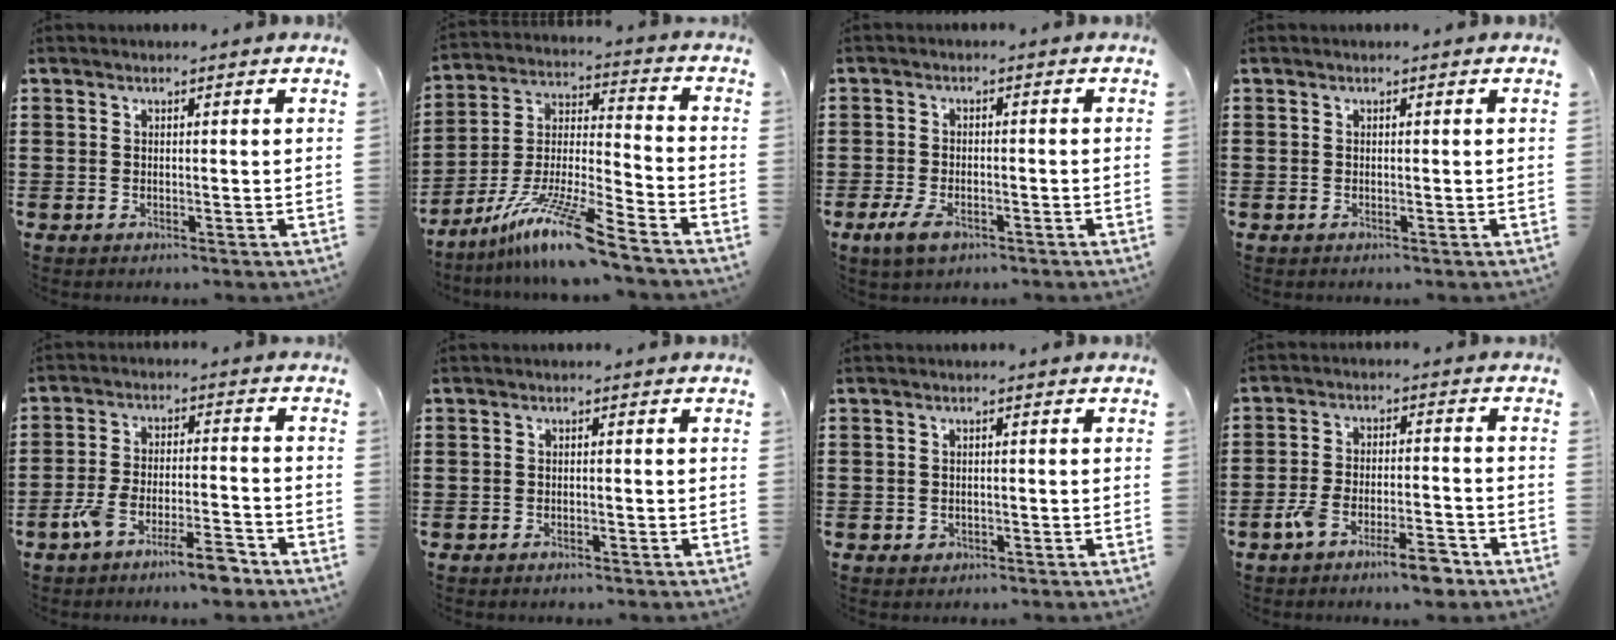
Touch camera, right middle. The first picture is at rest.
{"total": 11.6, "force": [-9.2, 0.0, 7.1], "torque": [-0.136, 0.001, -0.178]}
{"total": 3.5, "force": [-2.1, 1.7, 2.3], "torque": [-0.053, -0.001, -0.042]}
{"total": 0.0}
{"total": 7.7, "force": [-5.9, 1.1, 4.9], "torque": [-0.103, 0.000, -0.112]}
{"total": 0.9, "force": [-0.8, 0.3, 0.1], "torque": [-0.004, -0.001, -0.017]}
{"total": 0.9, "force": [-0.4, 0.7, 0.3], "torque": [-0.010, 0.000, -0.007]}
{"total": 6.9, "force": [-5.0, 1.5, 4.4], "torque": [-0.089, 0.003, -0.093]}